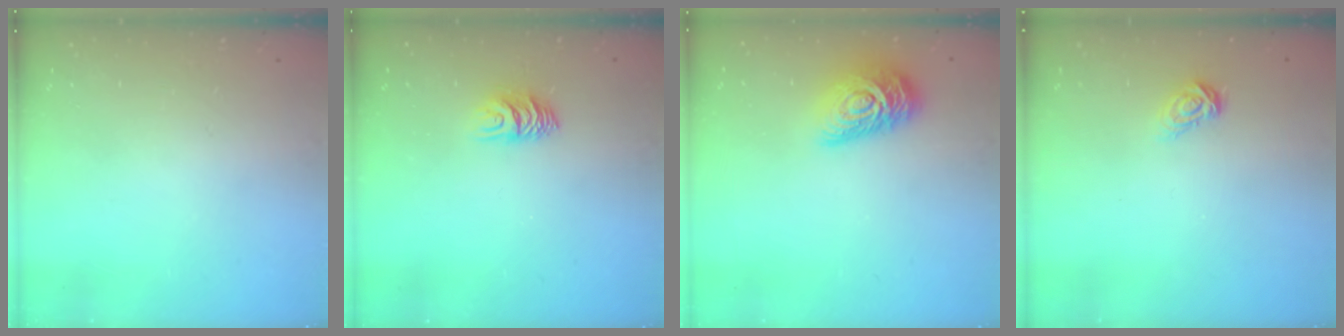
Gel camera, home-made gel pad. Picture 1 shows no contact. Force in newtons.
{"total": 7.0, "press": 7.0, "slide": 0.6}
{"total": 13.8, "press": 13.8, "slide": 0.9}
{"total": 5.1, "press": 5.1, "slide": 0.5}